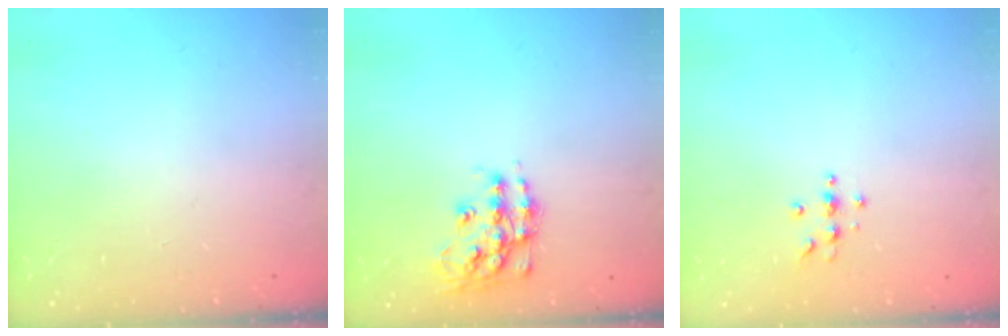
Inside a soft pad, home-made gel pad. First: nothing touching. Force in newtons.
{"total": 13.7, "press": 13.7, "slide": 0.6}
{"total": 3.8, "press": 3.7, "slide": 0.5}